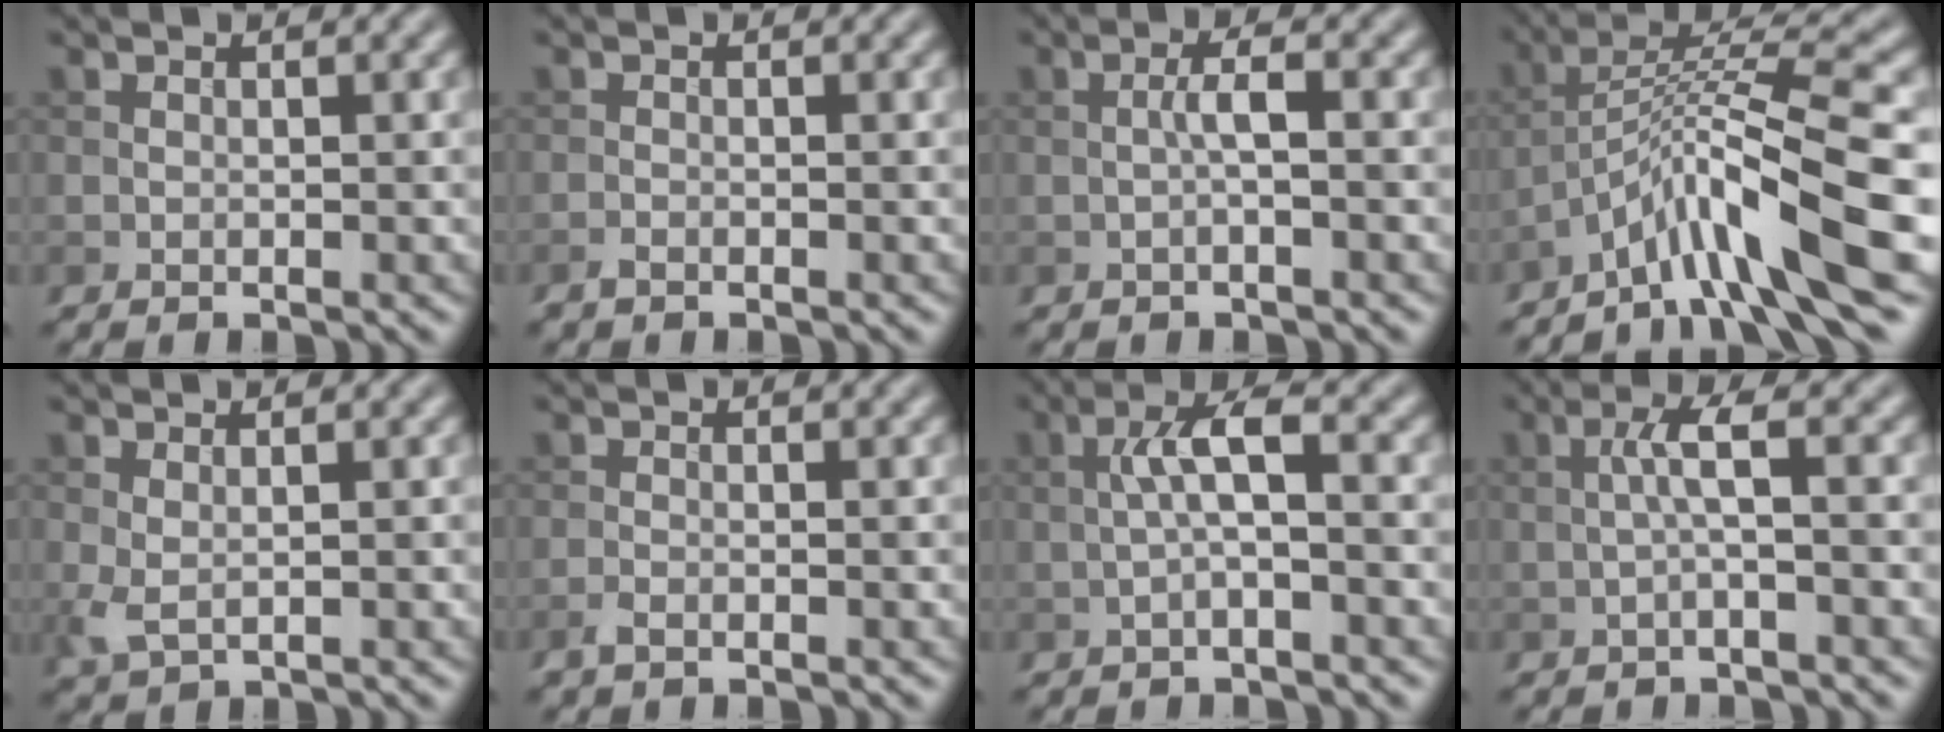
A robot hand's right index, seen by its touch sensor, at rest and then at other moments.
{"total": 0.7, "force": [-0.6, 0.2, 0.3], "torque": [-0.008, -0.001, -0.013]}
{"total": 1.8, "force": [-0.3, 0.2, 1.7], "torque": [-0.034, 0.006, -0.008]}
{"total": 10.0, "force": [-5.3, 1.3, 8.4], "torque": [-0.131, 0.018, -0.093]}
{"total": 1.9, "force": [0.4, 1.0, 1.5], "torque": [-0.040, -0.003, 0.008]}
{"total": 1.0, "force": [-0.7, 0.3, 0.6], "torque": [-0.018, -0.001, -0.015]}
{"total": 3.4, "force": [-0.2, 0.7, 3.4], "torque": [-0.064, 0.016, -0.010]}
{"total": 2.6, "force": [-0.1, 0.2, 2.6], "torque": [-0.050, 0.009, -0.007]}